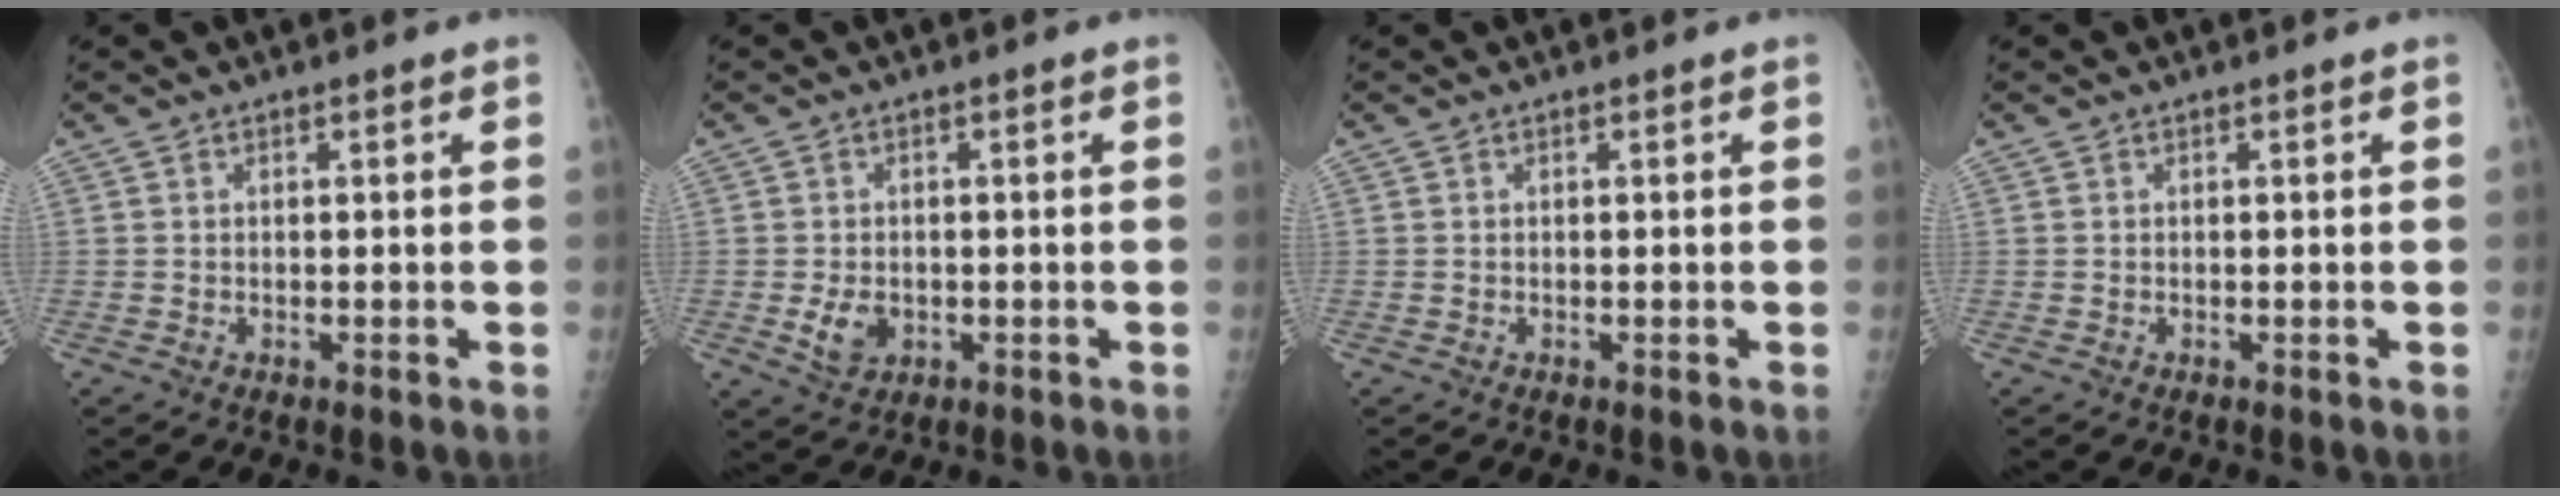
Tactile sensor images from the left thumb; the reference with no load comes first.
{"total": 4.2, "force": [-0.9, 3.1, 2.7], "torque": [-0.041, -0.001, -0.010]}
{"total": 0.0}
{"total": 0.0}